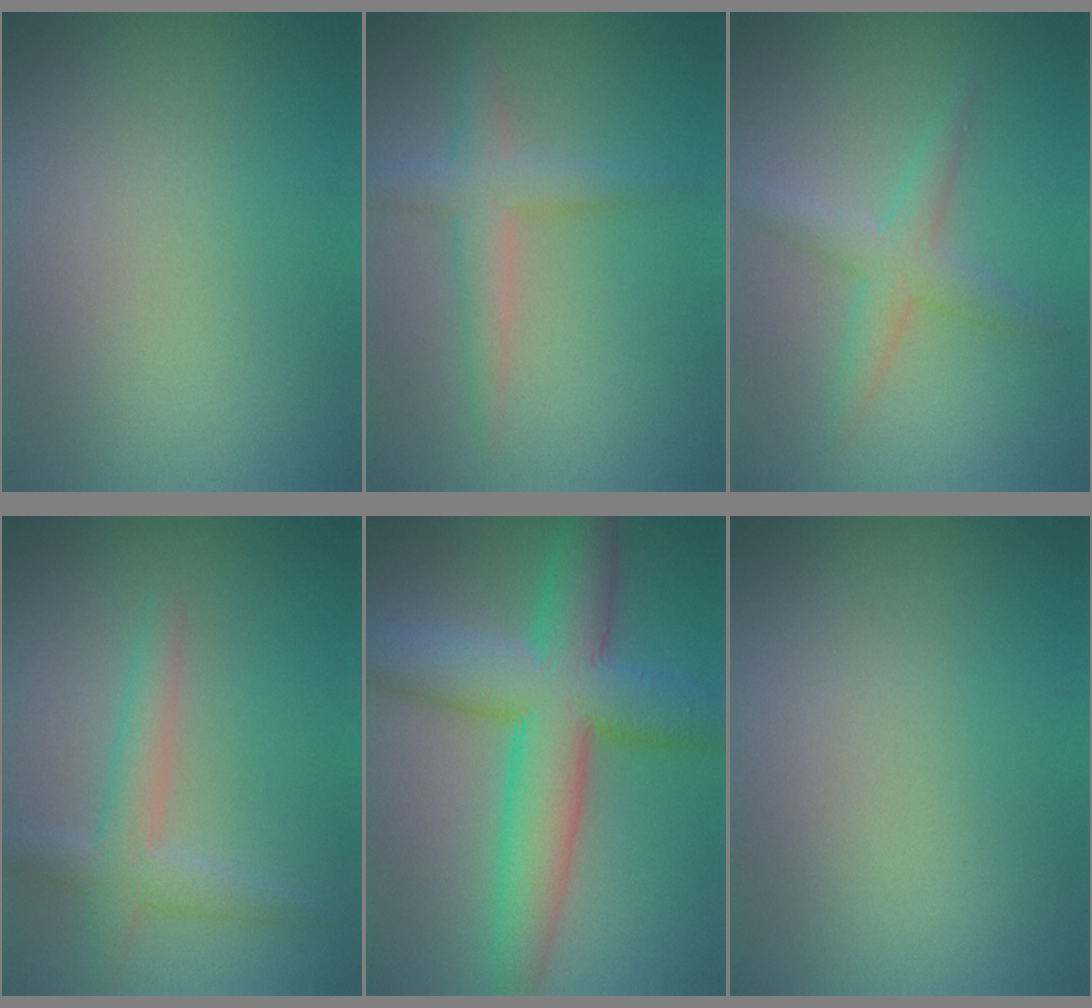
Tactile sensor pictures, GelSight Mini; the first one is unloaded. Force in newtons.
{"total": 3.0, "press": 3.0, "slide": 0.1}
{"total": 2.7, "press": 2.7, "slide": 0.0}
{"total": 2.9, "press": 2.9, "slide": 0.1}
{"total": 10.0, "press": 10.0, "slide": 0.4}
{"total": 0.0}